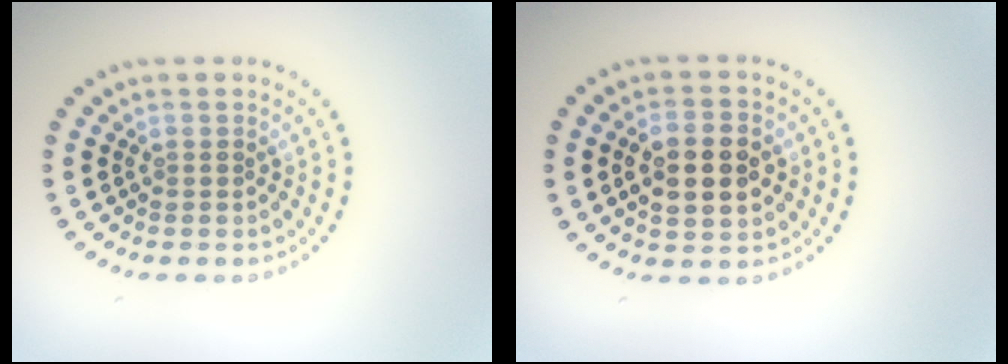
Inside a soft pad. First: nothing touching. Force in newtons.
{"total": 5.2, "press": 5.2, "slide": 0.2}